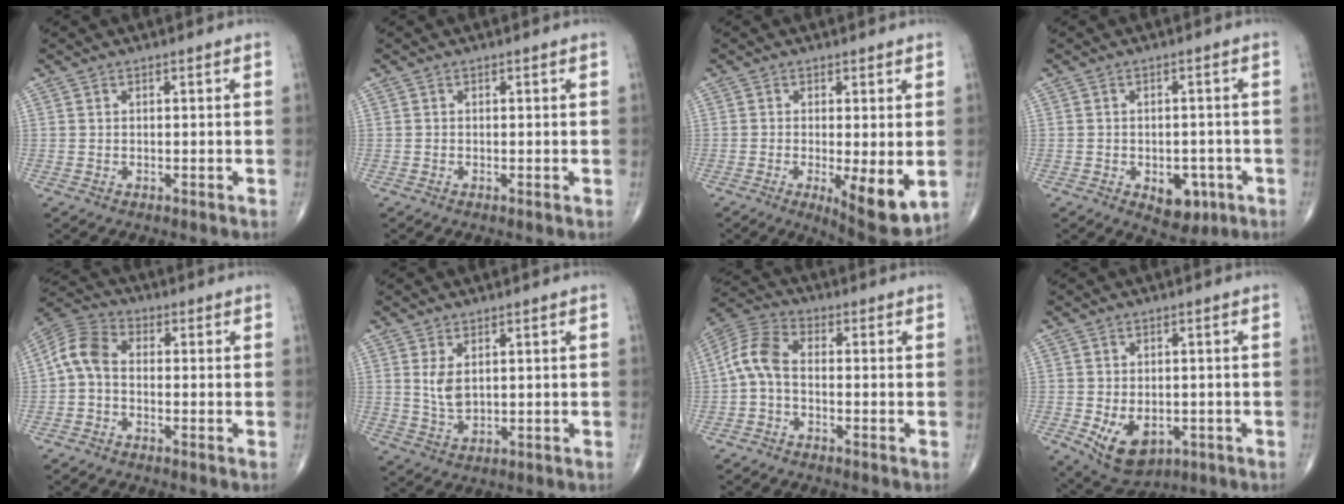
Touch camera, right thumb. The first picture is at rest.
{"total": 0.0}
{"total": 9.3, "force": [-1.8, 2.8, 8.6], "torque": [-0.124, -0.026, -0.021]}
{"total": 6.3, "force": [-2.4, 4.0, 4.2], "torque": [-0.028, 0.010, -0.022]}
{"total": 6.8, "force": [-0.8, 4.4, 5.1], "torque": [-0.098, 0.023, -0.032]}
{"total": 4.2, "force": [1.2, 2.2, 3.3], "torque": [-0.062, -0.012, 0.034]}
{"total": 7.2, "force": [-1.2, 4.1, 5.8], "torque": [-0.122, 0.025, -0.037]}
{"total": 8.5, "force": [-2.6, 5.7, 5.7], "torque": [-0.081, 0.000, -0.025]}